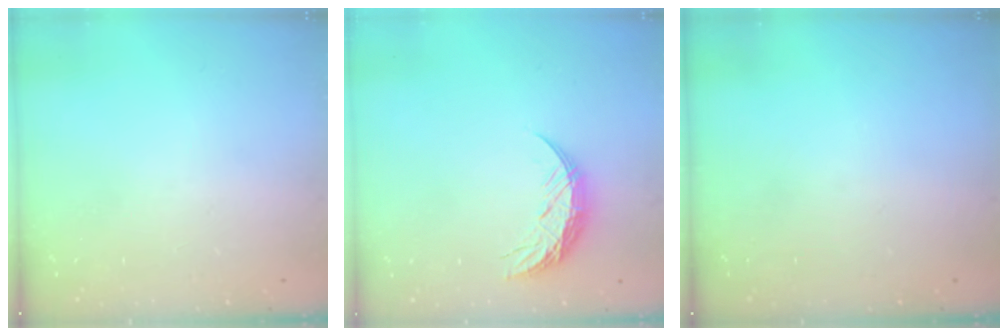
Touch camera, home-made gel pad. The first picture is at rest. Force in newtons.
{"total": 8.2, "press": 8.2, "slide": 0.8}
{"total": 0.0}